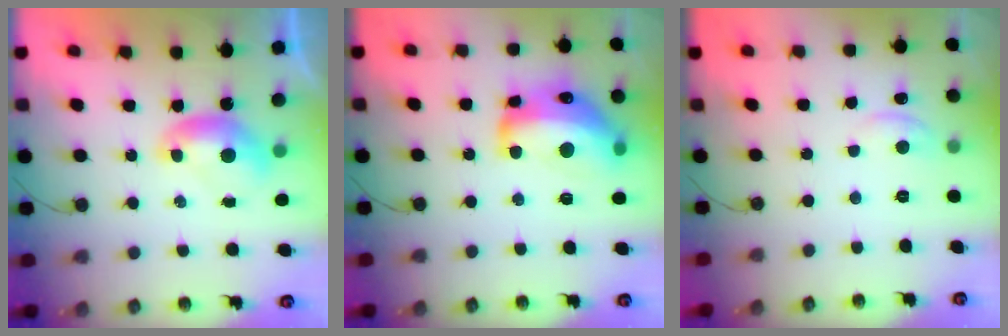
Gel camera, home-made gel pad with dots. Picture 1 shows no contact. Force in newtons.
{"total": 14.9, "press": 14.8, "slide": 0.9}
{"total": 0.6, "press": 0.0, "slide": 0.6}